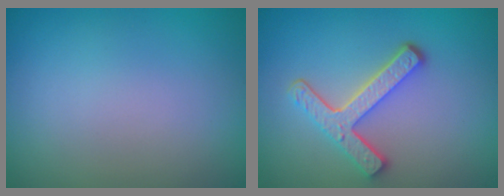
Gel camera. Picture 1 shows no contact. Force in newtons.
{"total": 4.5, "press": 3.4, "slide": 2.9}